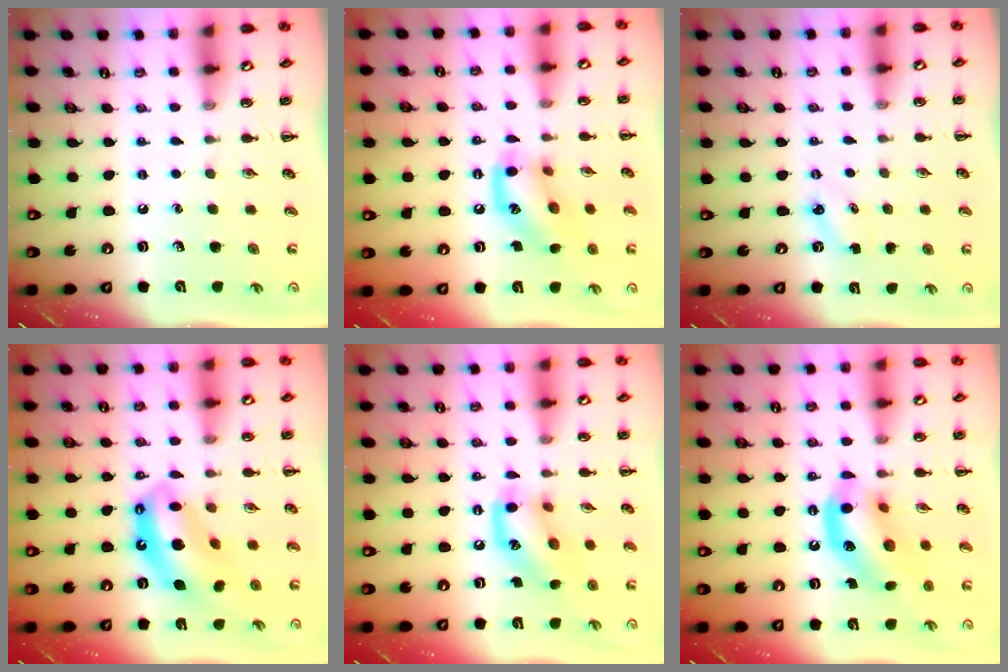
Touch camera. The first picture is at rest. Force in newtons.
{"total": 13.0, "press": 12.9, "slide": 1.0}
{"total": 2.9, "press": 2.7, "slide": 0.8}
{"total": 12.5, "press": 12.0, "slide": 3.5}
{"total": 13.0, "press": 12.9, "slide": 1.0}
{"total": 13.8, "press": 13.6, "slide": 2.8}